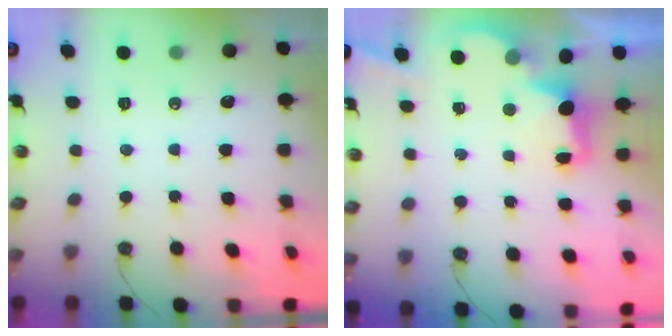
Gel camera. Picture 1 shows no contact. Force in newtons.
{"total": 2.6, "press": 2.5, "slide": 0.8}